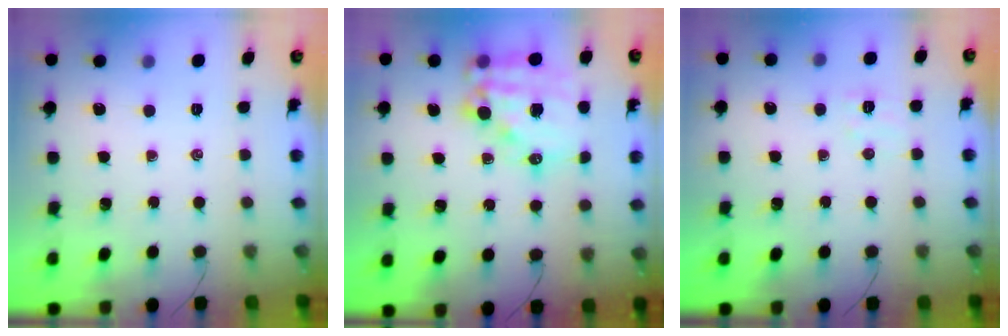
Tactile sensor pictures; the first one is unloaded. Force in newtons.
{"total": 15.4, "press": 15.2, "slide": 2.3}
{"total": 4.8, "press": 4.6, "slide": 1.2}